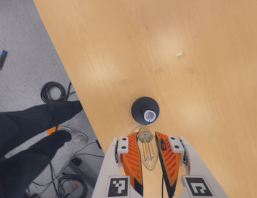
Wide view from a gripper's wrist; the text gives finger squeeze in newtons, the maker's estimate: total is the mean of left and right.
{"total": 22.5, "left": 24.6, "right": 20.4}